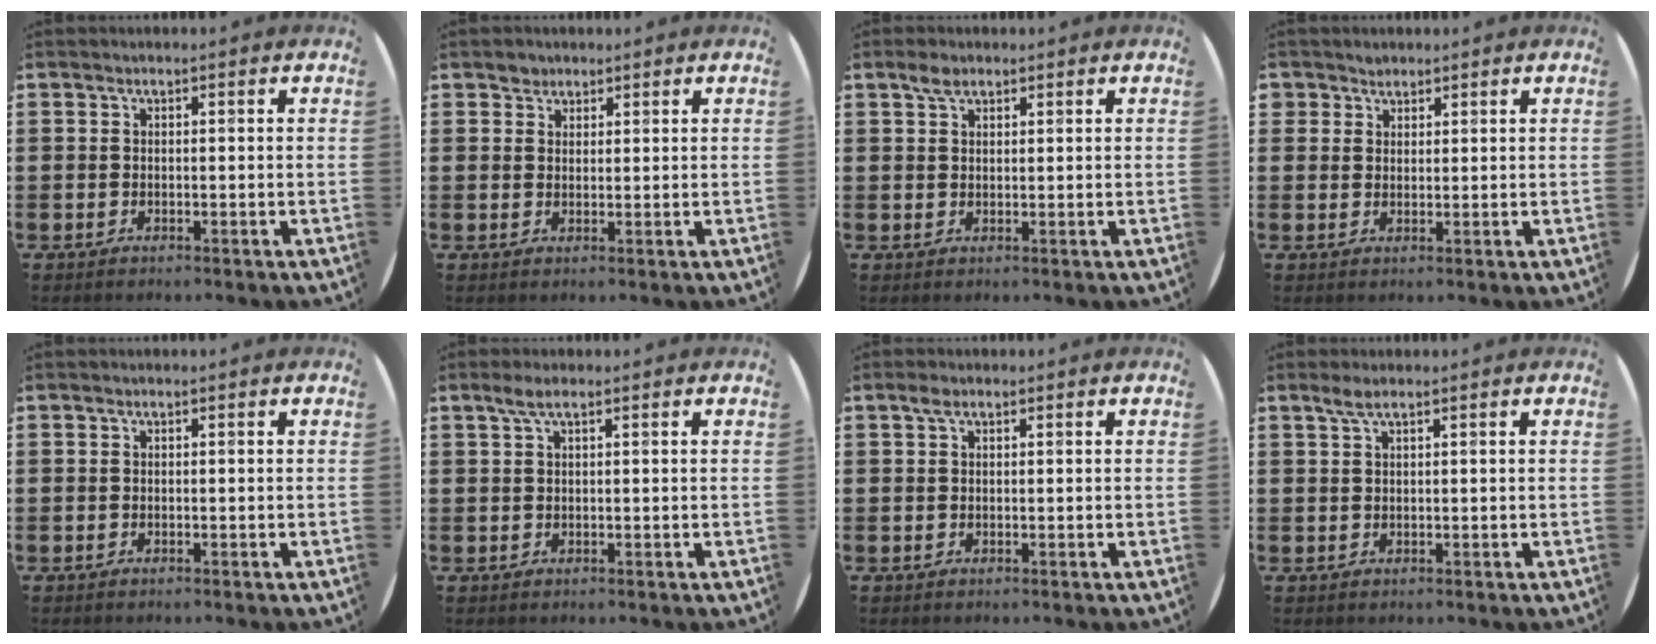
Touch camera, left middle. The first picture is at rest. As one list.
[{"total": 1.8, "force": [1.5, 0.9, -0.1], "torque": [0.006, -0.002, 0.029]}, {"total": 2.1, "force": [1.6, 1.0, 1.0], "torque": [-0.014, 0.002, 0.027]}, {"total": 1.9, "force": [1.6, 1.1, -0.1], "torque": [0.006, 0.002, 0.030]}, {"total": 0.0}, {"total": 1.9, "force": [1.1, 0.3, 1.5], "torque": [-0.030, 0.004, 0.019]}, {"total": 1.1, "force": [0.6, 0.6, 0.7], "torque": [-0.008, 0.002, 0.008]}, {"total": 1.6, "force": [1.1, 0.2, 1.2], "torque": [-0.025, 0.003, 0.020]}]